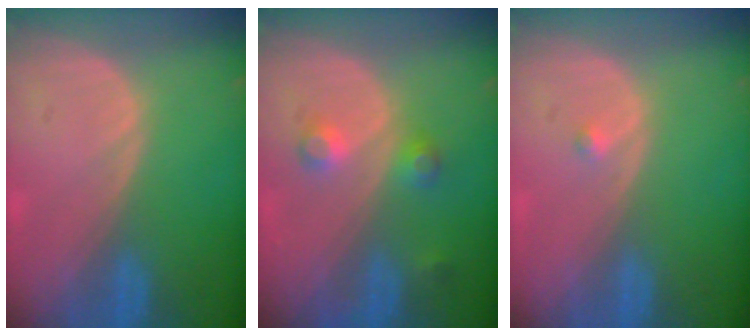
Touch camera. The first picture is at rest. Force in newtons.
{"total": 3.6, "press": 3.4, "slide": 1.1}
{"total": 0.7, "press": 0.7, "slide": 0.1}